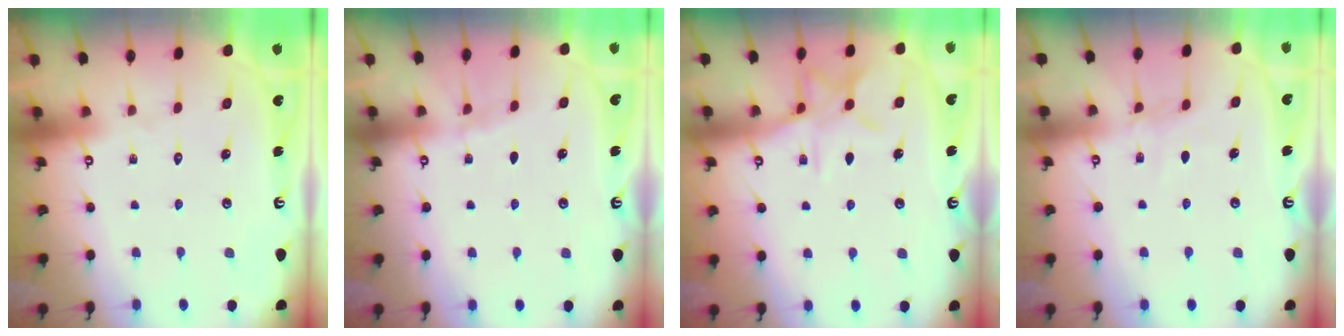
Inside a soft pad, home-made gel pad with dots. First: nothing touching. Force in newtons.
{"total": 2.1, "press": 2.0, "slide": 0.3}
{"total": 9.5, "press": 9.5, "slide": 0.6}
{"total": 4.3, "press": 4.3, "slide": 0.4}